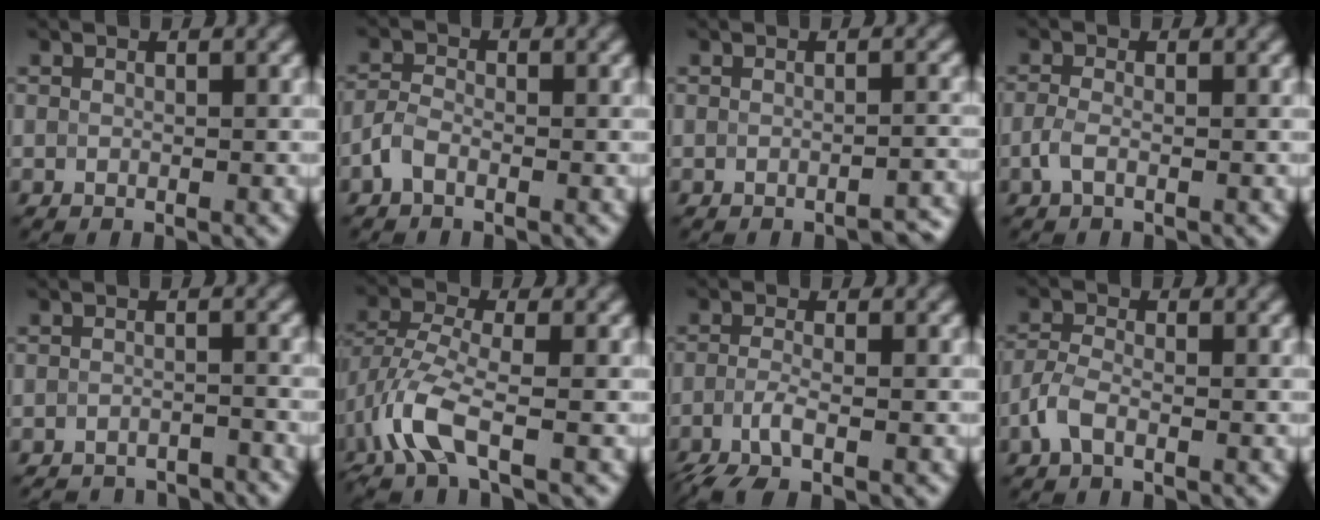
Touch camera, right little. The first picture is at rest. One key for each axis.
{"total": 1.8, "fx": -1.1, "fy": 0.8, "fz": 1.1, "tx": -0.023, "ty": 0.003, "tz": -0.030}
{"total": 1.7, "fx": -1.5, "fy": 0.3, "fz": 0.7, "tx": -0.001, "ty": 0.006, "tz": -0.021}
{"total": 1.5, "fx": -0.7, "fy": 0.6, "fz": 1.2, "tx": -0.030, "ty": 0.000, "tz": -0.019}
{"total": 4.6, "fx": -4.5, "fy": 0.9, "fz": 0.8, "tx": -0.006, "ty": -0.001, "tz": -0.060}
{"total": 5.8, "fx": -2.9, "fy": 1.9, "fz": 4.6, "tx": -0.112, "ty": -0.007, "tz": -0.072}
{"total": 3.3, "fx": -1.8, "fy": 0.8, "fz": 2.6, "tx": -0.058, "ty": -0.011, "tz": -0.046}
{"total": 2.1, "fx": -1.2, "fy": 0.9, "fz": 1.5, "tx": -0.037, "ty": 0.003, "tz": -0.032}